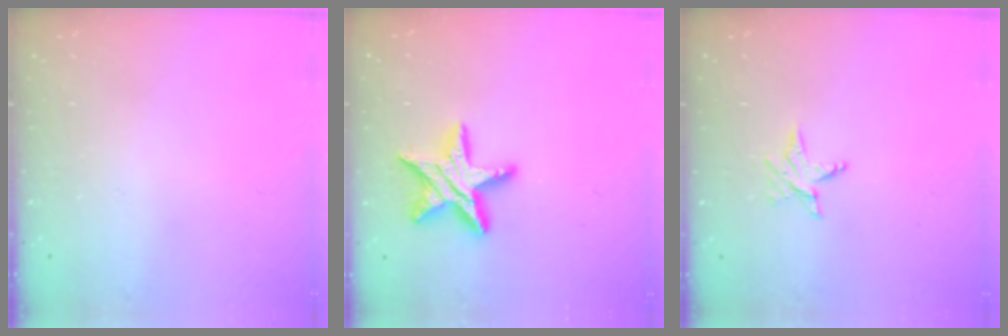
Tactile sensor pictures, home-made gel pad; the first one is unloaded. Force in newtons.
{"total": 14.4, "press": 14.3, "slide": 0.8}
{"total": 3.6, "press": 3.6, "slide": 0.5}